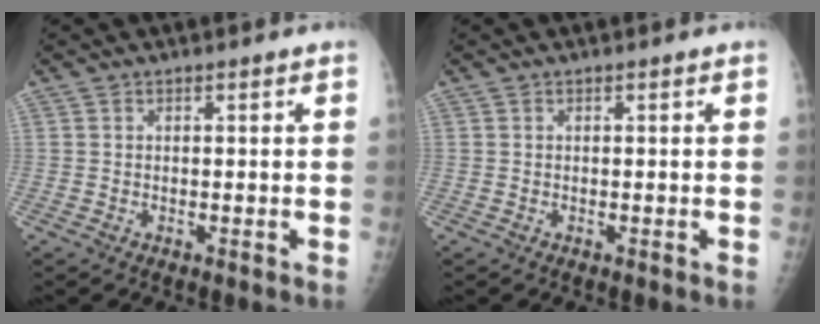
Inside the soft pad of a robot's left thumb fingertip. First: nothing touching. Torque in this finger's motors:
{"motor_torque": [0.00, 0.00, -0.06, -0.06, 0.00]}